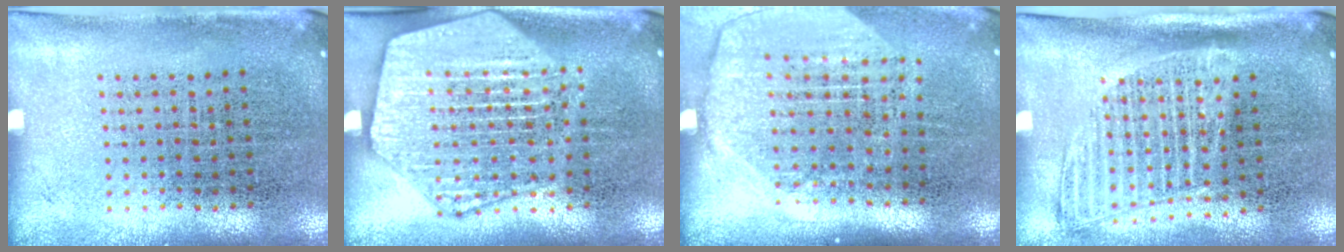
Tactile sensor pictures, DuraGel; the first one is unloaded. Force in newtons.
{"total": 2.9, "press": 2.8, "slide": 0.4}
{"total": 2.0, "press": 1.8, "slide": 1.0}
{"total": 1.4, "press": 1.2, "slide": 0.6}